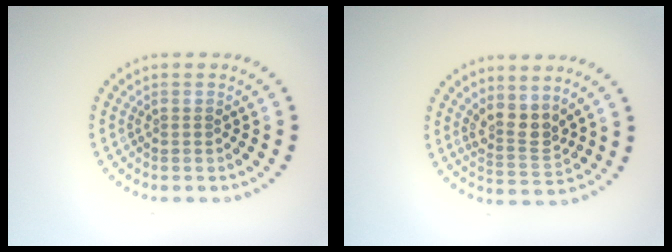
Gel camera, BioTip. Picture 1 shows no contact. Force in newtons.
{"total": 2.9, "press": 2.4, "slide": 1.6}